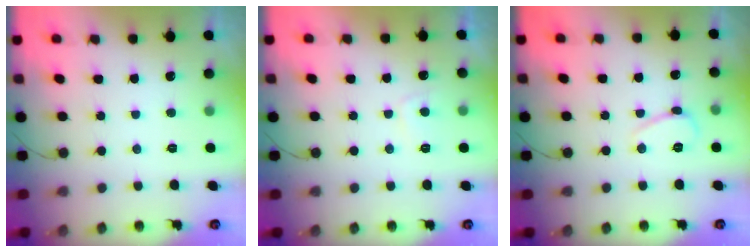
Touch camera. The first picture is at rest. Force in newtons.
{"total": 2.9, "press": 2.8, "slide": 0.6}
{"total": 5.6, "press": 5.6, "slide": 0.6}